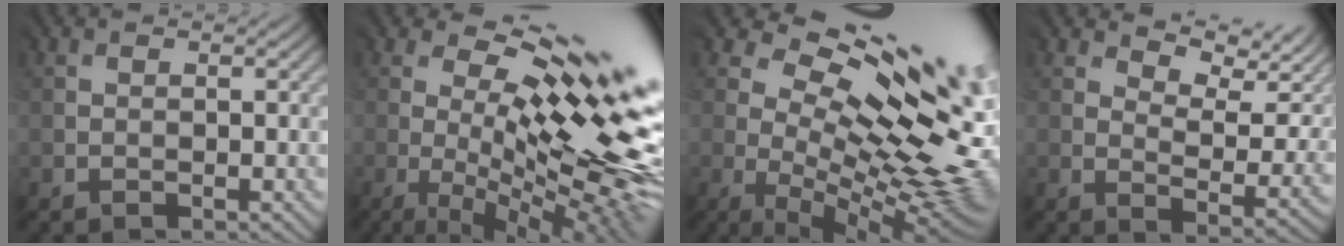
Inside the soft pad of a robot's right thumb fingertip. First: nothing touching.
{"total": 16.7, "force": [2.0, 4.4, 16.0], "torque": [-0.243, 0.005, 0.036]}
{"total": 17.0, "force": [4.7, 7.4, 14.5], "torque": [-0.224, 0.002, 0.102]}
{"total": 6.5, "force": [5.3, 1.5, 3.5], "torque": [-0.069, 0.002, 0.090]}